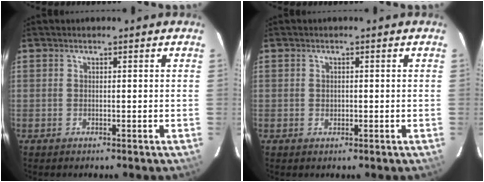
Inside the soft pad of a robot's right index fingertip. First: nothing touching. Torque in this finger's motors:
{"motor_torque": [-0.04, 0.01, -0.06, 0.00]}